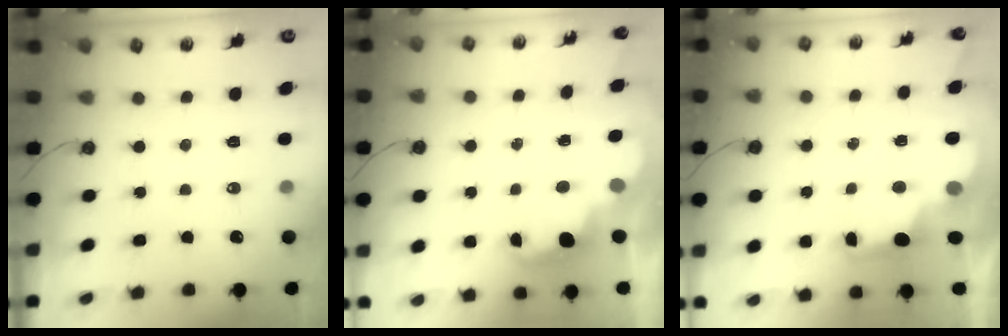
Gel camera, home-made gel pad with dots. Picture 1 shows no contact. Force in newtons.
{"total": 2.4, "press": 2.3, "slide": 0.5}
{"total": 2.9, "press": 2.8, "slide": 0.9}